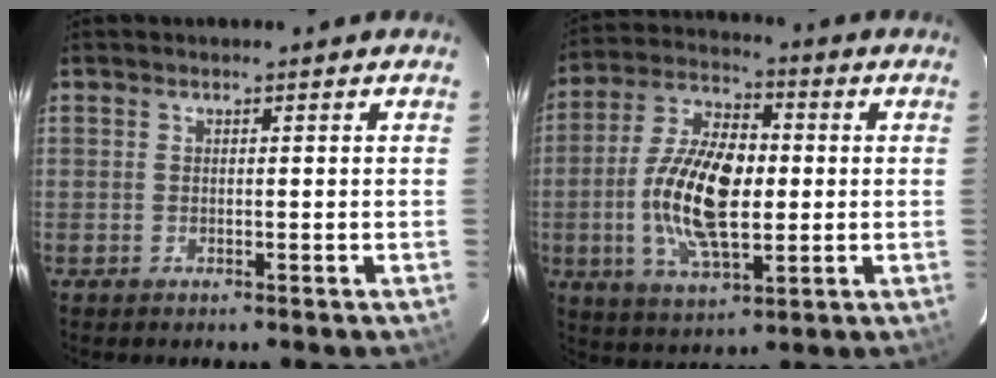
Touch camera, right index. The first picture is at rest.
{"total": 16.0, "force": [-1.1, 7.4, 14.2], "torque": [-0.282, 0.004, -0.023]}